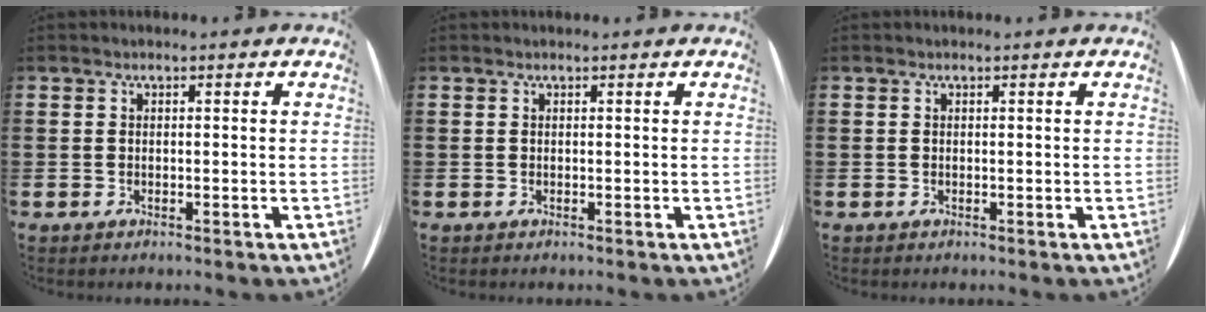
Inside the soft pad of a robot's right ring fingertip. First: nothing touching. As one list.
[{"total": 0.0}, {"total": 0.0}]